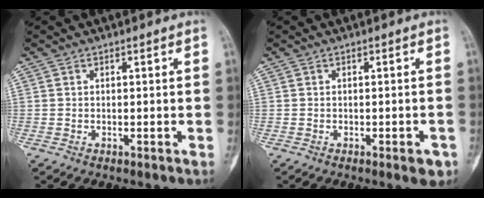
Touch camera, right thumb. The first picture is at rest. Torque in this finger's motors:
{"motor_torque": [0.36, 0.10, 0.31, -0.33, 0.10]}